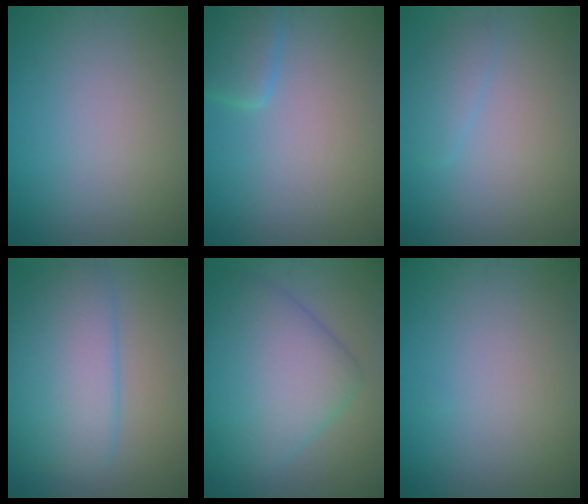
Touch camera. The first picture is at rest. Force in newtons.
{"total": 2.6, "press": 2.6, "slide": 0.2}
{"total": 1.5, "press": 1.5, "slide": 0.1}
{"total": 6.3, "press": 6.3, "slide": 0.2}
{"total": 8.6, "press": 8.6, "slide": 0.2}
{"total": 0.0}